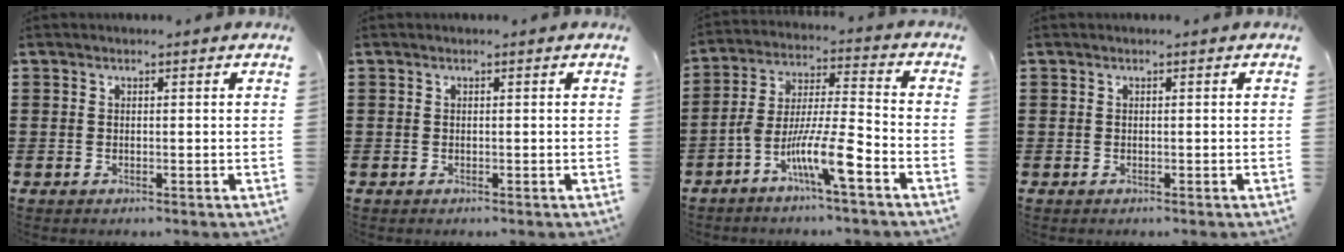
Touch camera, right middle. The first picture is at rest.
{"total": 0.0}
{"total": 10.4, "force": [-6.3, 1.4, 8.2], "torque": [-0.174, -0.005, -0.125]}
{"total": 0.0}